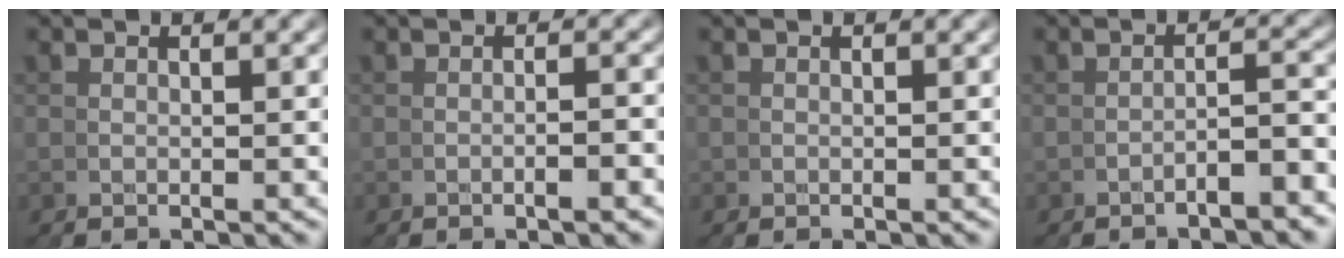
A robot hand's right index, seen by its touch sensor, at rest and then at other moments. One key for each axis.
{"total": 1.2, "fx": -0.6, "fy": -0.6, "fz": 0.9, "tx": -0.020, "ty": 0.005, "tz": -0.015}
{"total": 0.6, "fx": -0.3, "fy": 0.3, "fz": -0.4, "tx": 0.008, "ty": -0.003, "tz": -0.003}
{"total": 2.9, "fx": -2.5, "fy": -0.8, "fz": 1.1, "tx": -0.011, "ty": 0.007, "tz": -0.046}